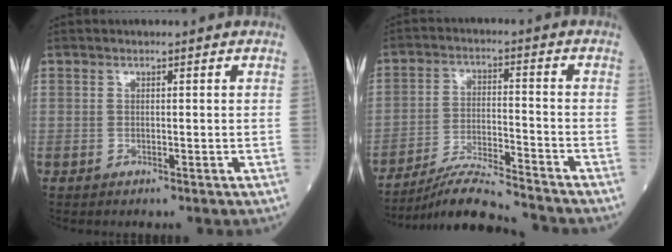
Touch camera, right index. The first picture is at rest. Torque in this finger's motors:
{"motor_torque": [0.57, -0.69, 0.17, 0.05]}